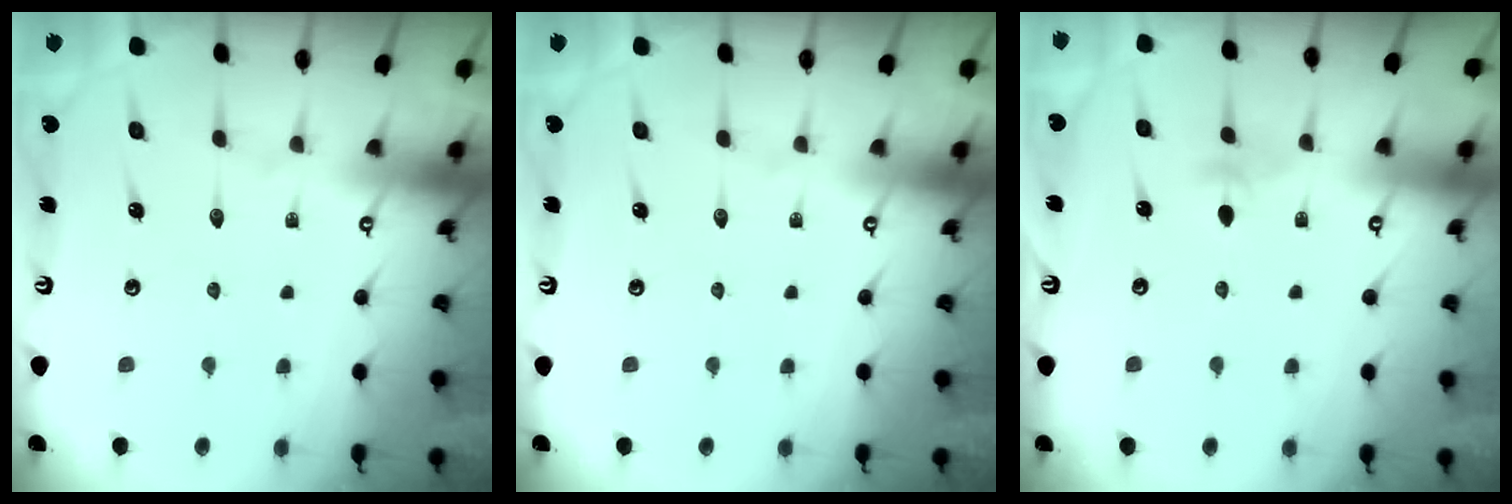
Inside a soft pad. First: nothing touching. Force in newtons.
{"total": 0.0}
{"total": 2.8, "press": 2.7, "slide": 0.8}